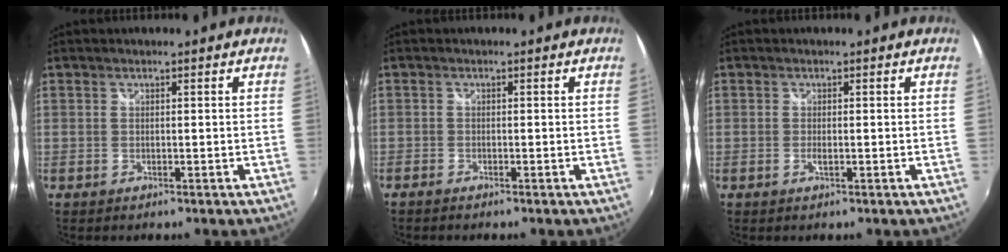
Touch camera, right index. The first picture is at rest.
{"total": 1.1, "force": [-1.0, 0.3, 0.4], "torque": [-0.010, -0.004, -0.022]}
{"total": 1.0, "force": [-0.3, 0.2, 0.9], "torque": [-0.018, -0.002, -0.007]}